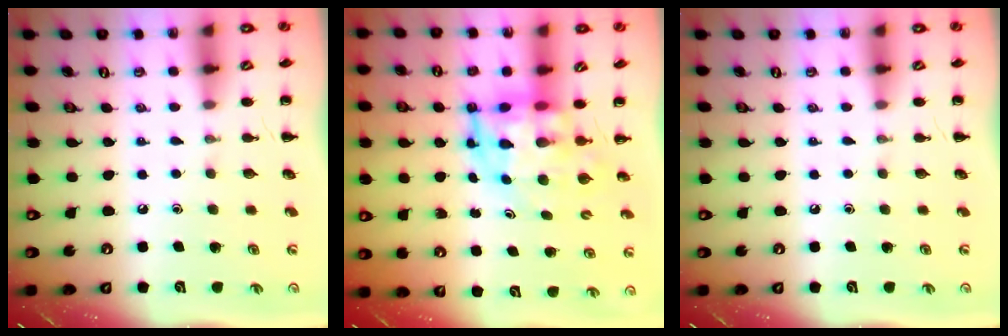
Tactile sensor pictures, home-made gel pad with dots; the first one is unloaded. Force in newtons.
{"total": 7.0, "press": 6.6, "slide": 2.3}
{"total": 0.0}